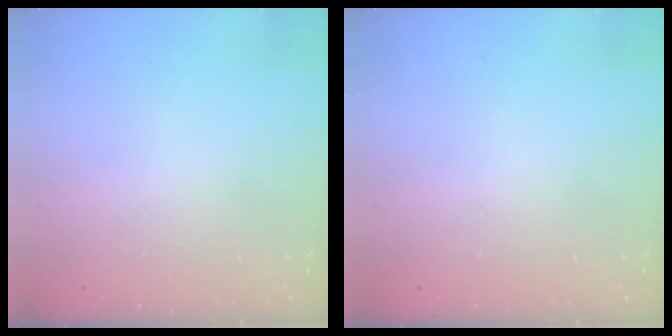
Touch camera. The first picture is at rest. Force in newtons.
{"total": 0.0}